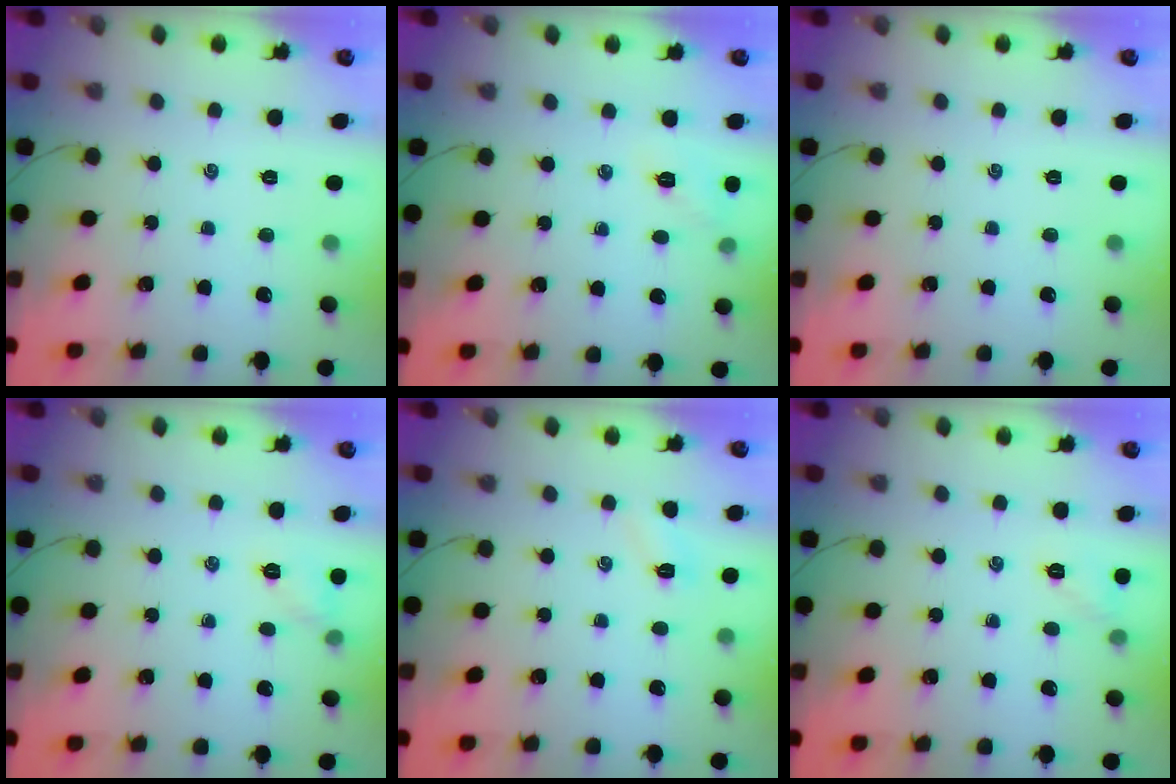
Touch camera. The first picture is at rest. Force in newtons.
{"total": 5.7, "press": 5.4, "slide": 1.7}
{"total": 0.0}
{"total": 5.6, "press": 5.5, "slide": 1.3}
{"total": 3.2, "press": 3.1, "slide": 0.9}
{"total": 4.6, "press": 4.4, "slide": 1.1}